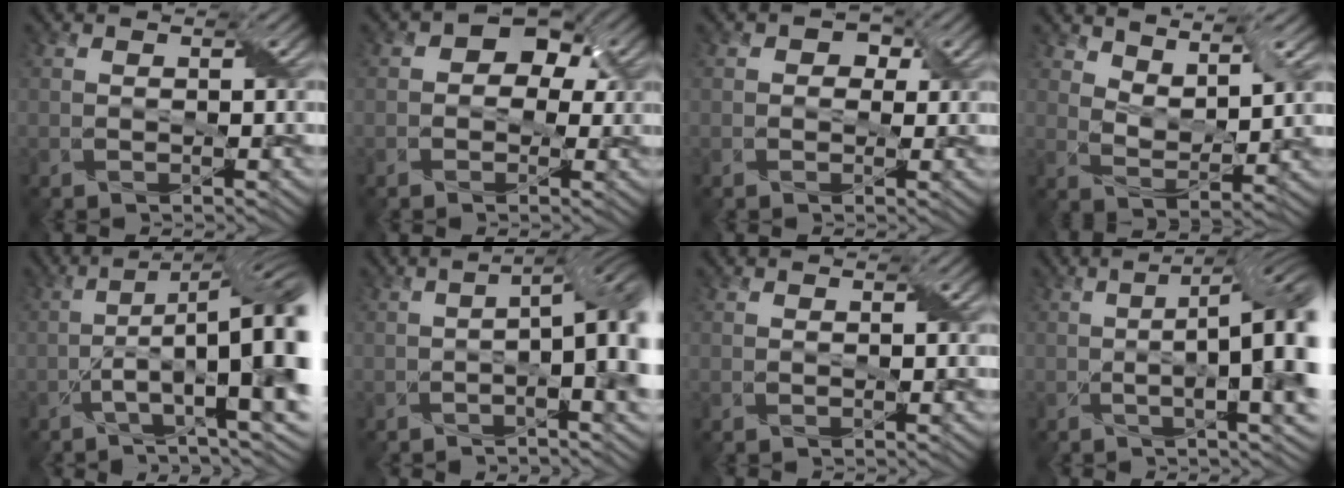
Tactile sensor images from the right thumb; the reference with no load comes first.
{"total": 5.5, "force": [1.1, 4.2, 3.4], "torque": [-0.033, 0.019, -0.010]}
{"total": 2.3, "force": [0.5, 1.9, 1.1], "torque": [-0.017, 0.004, -0.001]}
{"total": 6.6, "force": [4.8, 2.5, 3.7], "torque": [-0.076, -0.001, 0.087]}
{"total": 15.6, "force": [-2.2, 5.0, 14.6], "torque": [-0.226, -0.011, -0.031]}
{"total": 9.9, "force": [-0.9, 3.4, 9.2], "torque": [-0.121, -0.003, -0.015]}
{"total": 0.7, "force": [0.0, 0.3, 0.6], "torque": [-0.012, 0.001, 0.001]}
{"total": 13.5, "force": [-0.1, 4.1, 12.9], "torque": [-0.169, 0.006, -0.004]}